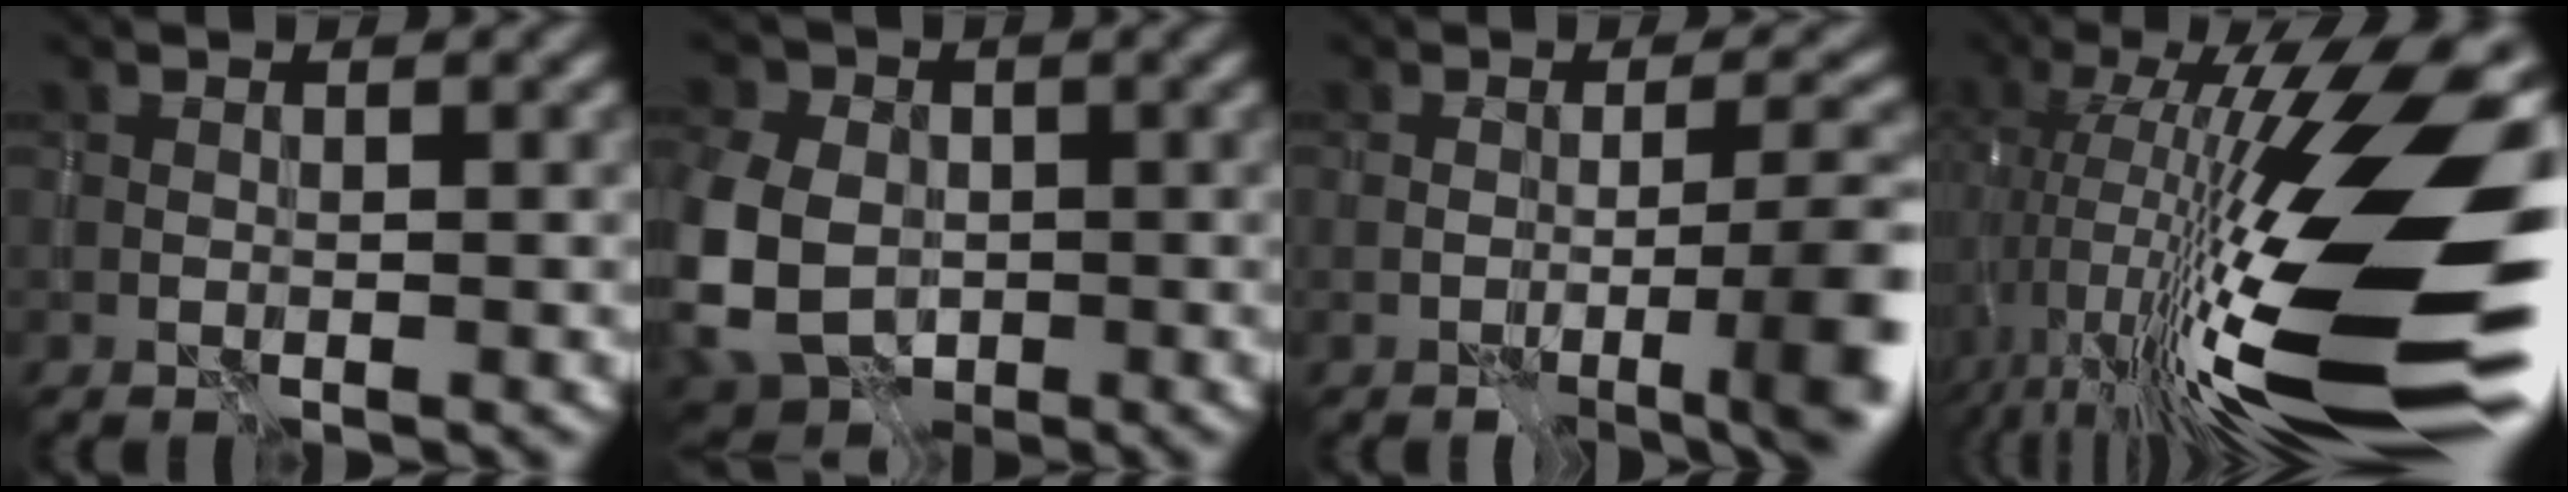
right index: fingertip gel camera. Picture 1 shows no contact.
{"total": 11.2, "force": [-1.5, 8.9, 6.6], "torque": [-0.129, -0.010, -0.056]}
{"total": 6.3, "force": [-1.9, 1.1, 5.9], "torque": [-0.079, 0.001, -0.031]}
{"total": 19.6, "force": [-2.8, 4.6, 18.9], "torque": [-0.337, 0.015, -0.059]}